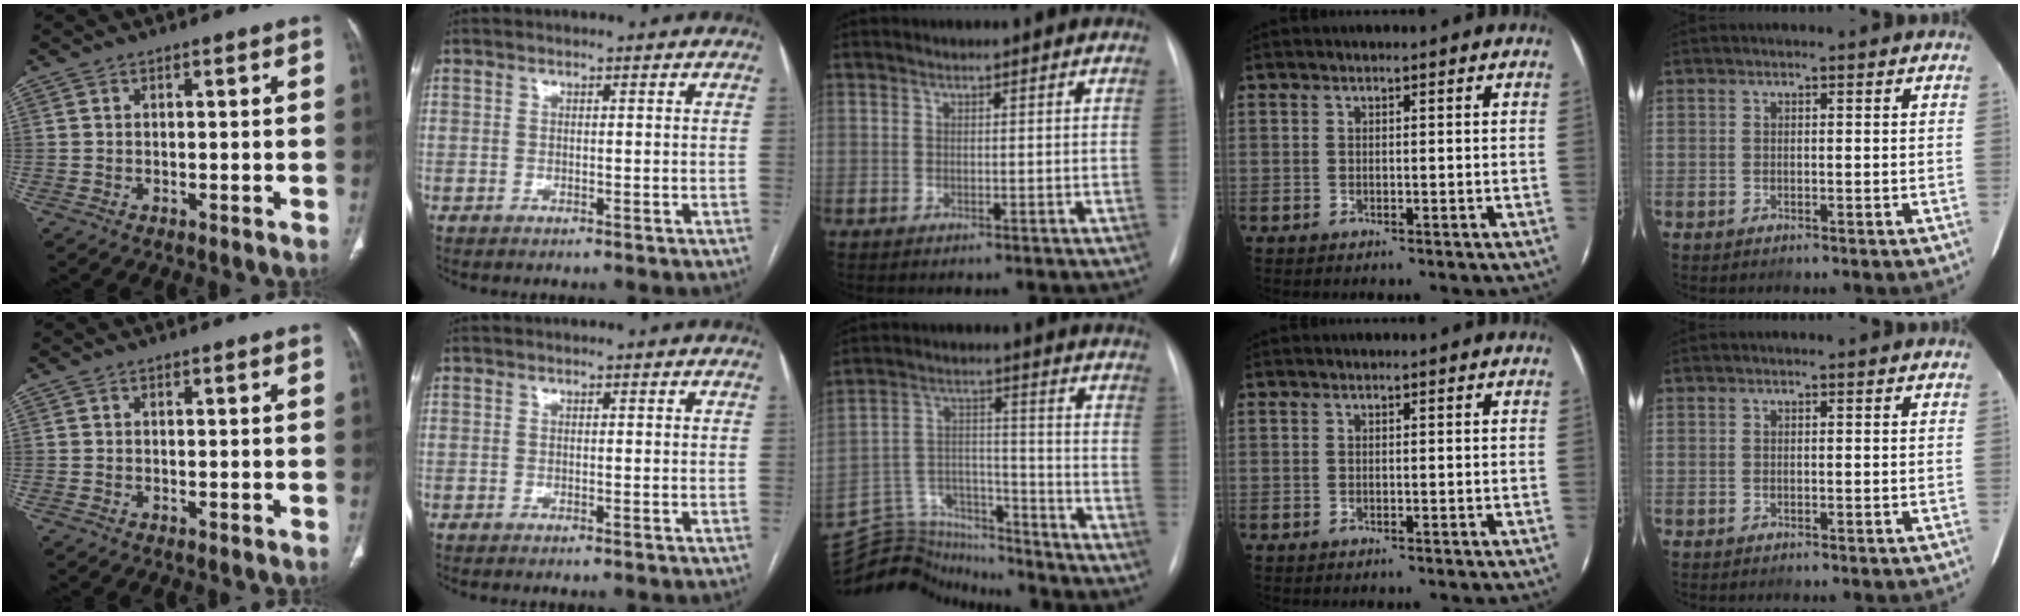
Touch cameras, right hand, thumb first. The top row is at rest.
{"middle": {"total": 15.3, "force": [-15.1, 2.5, 0.8], "torque": [-0.019, 0.045, -0.249]}}